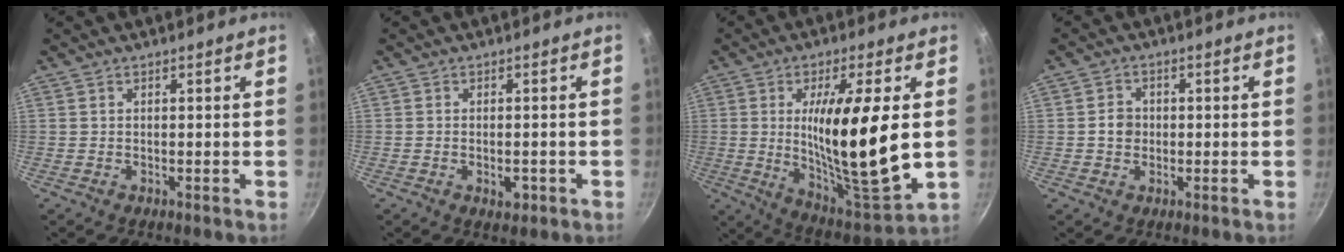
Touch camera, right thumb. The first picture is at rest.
{"total": 2.9, "force": [-1.0, 1.6, 2.1], "torque": [-0.025, 0.006, -0.012]}
{"total": 21.2, "force": [0.7, 4.9, 20.6], "torque": [-0.351, -0.021, 0.018]}
{"total": 3.3, "force": [-0.3, 2.9, 1.6], "torque": [-0.012, 0.010, -0.007]}